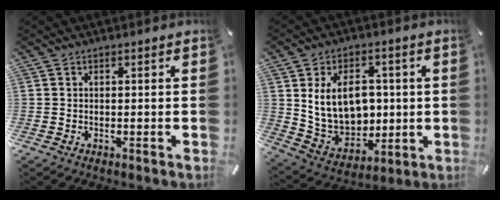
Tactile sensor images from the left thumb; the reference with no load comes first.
{"total": 13.8, "force": [2.4, 10.6, 8.5], "torque": [-0.168, -0.004, 0.052]}